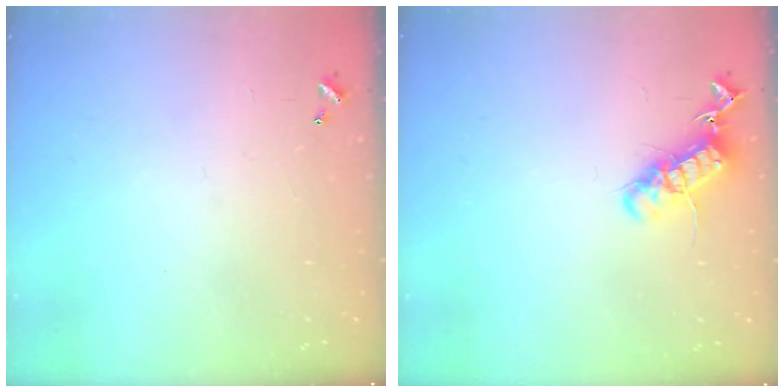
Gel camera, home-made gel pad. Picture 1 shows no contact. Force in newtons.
{"total": 13.8, "press": 13.8, "slide": 0.7}